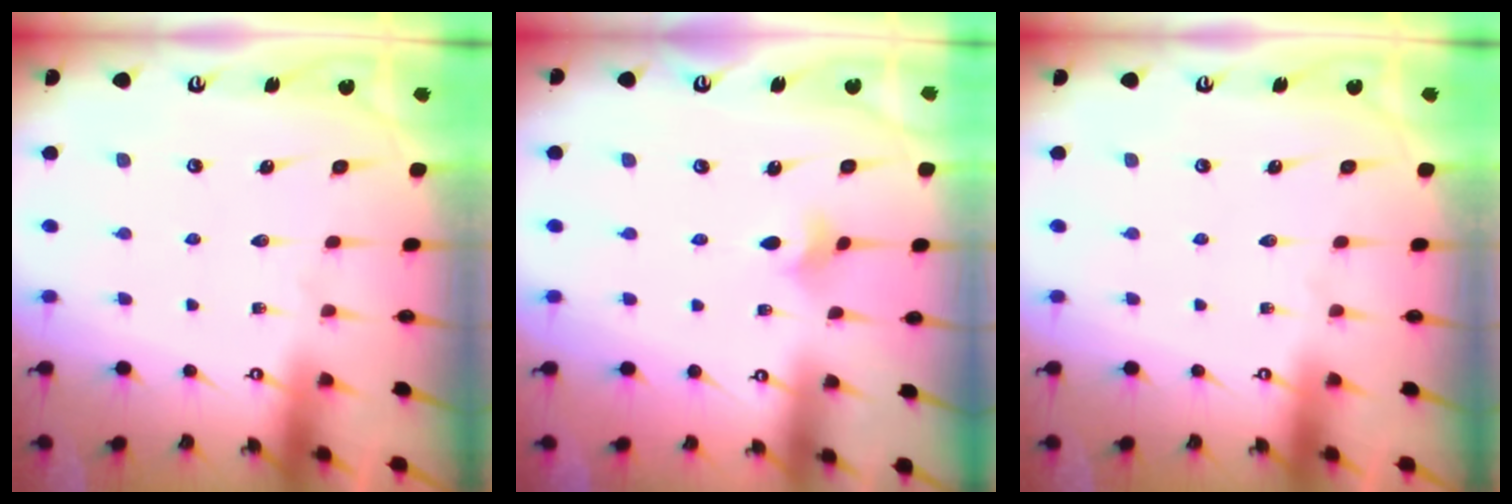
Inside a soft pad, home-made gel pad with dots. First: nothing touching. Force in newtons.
{"total": 2.1, "press": 2.1, "slide": 0.5}
{"total": 0.0}